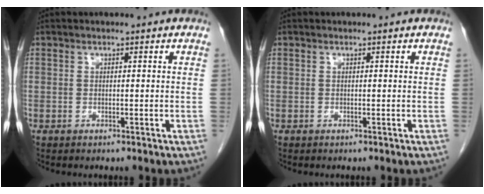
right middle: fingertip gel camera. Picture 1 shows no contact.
{"total": 0.0}